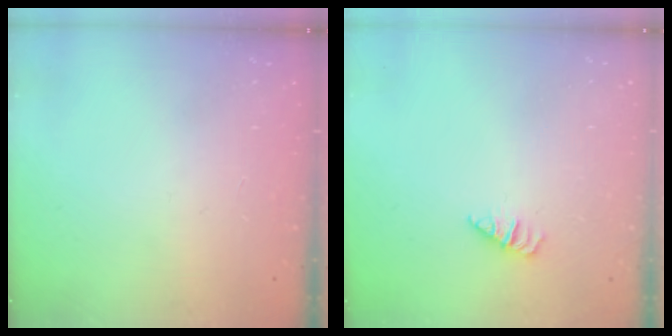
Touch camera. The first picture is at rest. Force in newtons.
{"total": 0.8, "press": 0.8, "slide": 0.2}